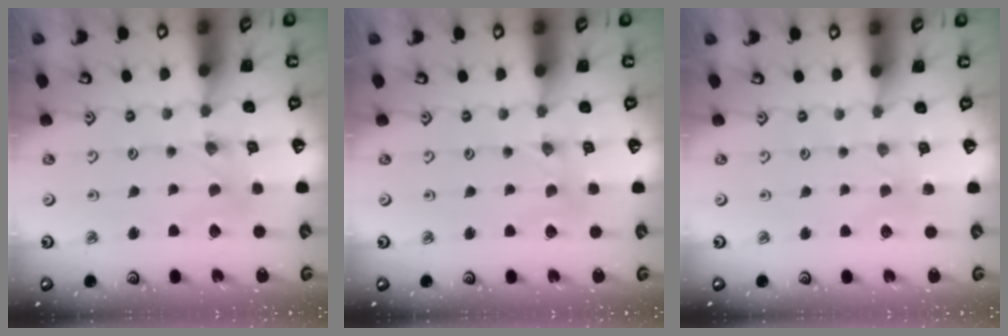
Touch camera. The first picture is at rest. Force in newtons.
{"total": 0.0}
{"total": 1.3, "press": 1.2, "slide": 0.3}